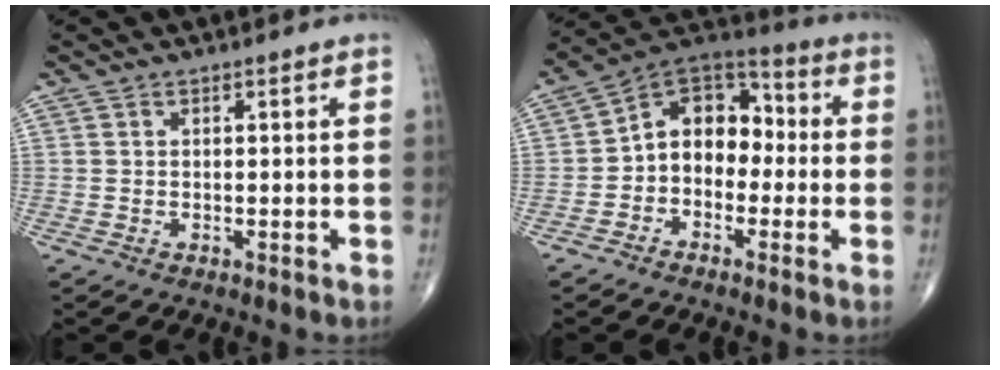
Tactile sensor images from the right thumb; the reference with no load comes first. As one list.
[{"total": 11.6, "force": [-1.2, 8.6, 7.7], "torque": [-0.079, 0.048, -0.041]}]